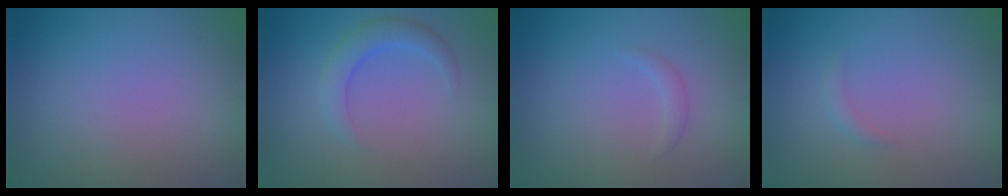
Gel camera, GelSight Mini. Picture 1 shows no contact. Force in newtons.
{"total": 2.8, "press": 2.8, "slide": 0.2}
{"total": 0.8, "press": 0.8, "slide": 0.1}
{"total": 0.8, "press": 0.8, "slide": 0.0}